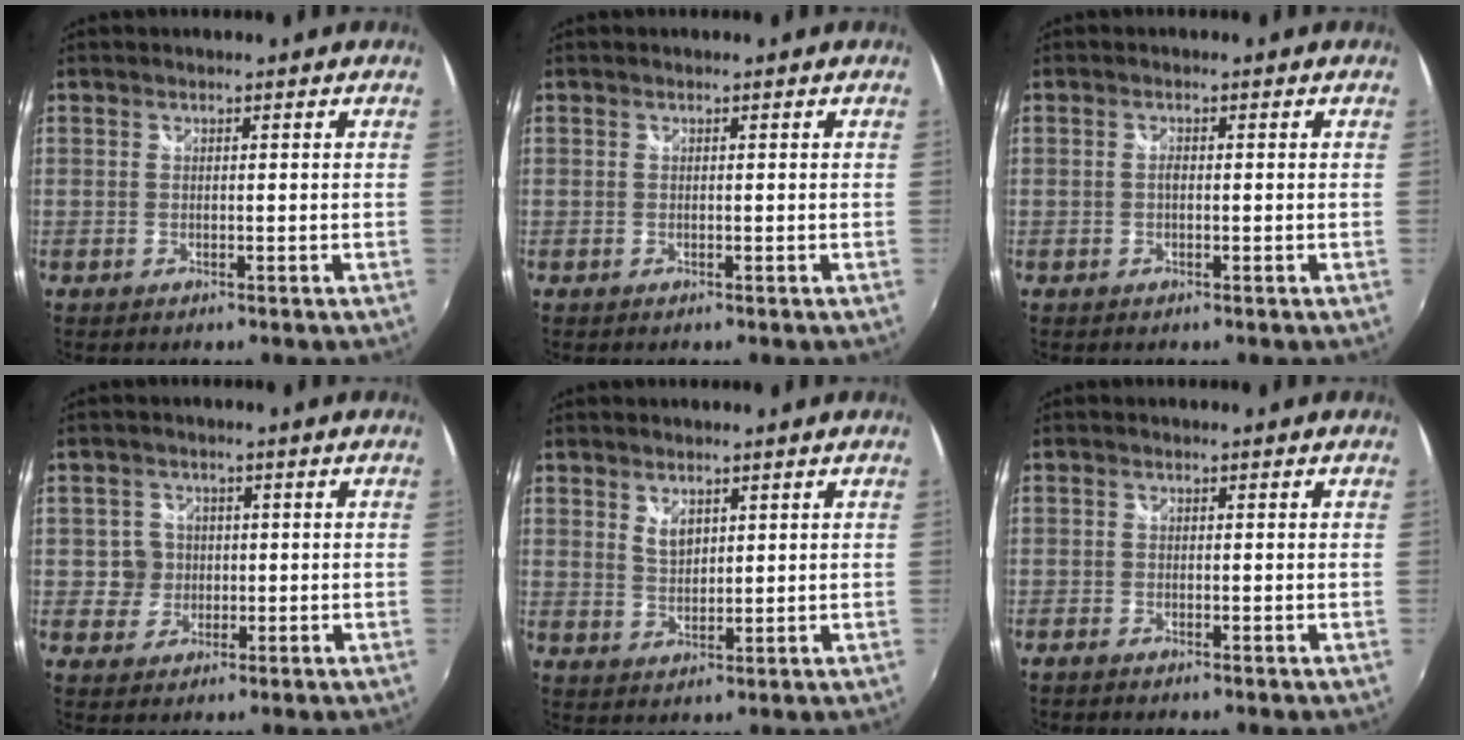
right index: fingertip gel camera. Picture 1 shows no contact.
{"total": 0.0}
{"total": 0.8, "force": [-0.2, 0.5, 0.7], "torque": [-0.013, 0.003, -0.004]}
{"total": 3.8, "force": [-0.2, 3.7, 0.2], "torque": [0.000, 0.014, -0.002]}
{"total": 3.3, "force": [1.8, 1.9, 2.0], "torque": [-0.030, -0.001, 0.032]}
{"total": 1.3, "force": [-1.1, 0.4, 0.4], "torque": [-0.011, -0.005, -0.025]}